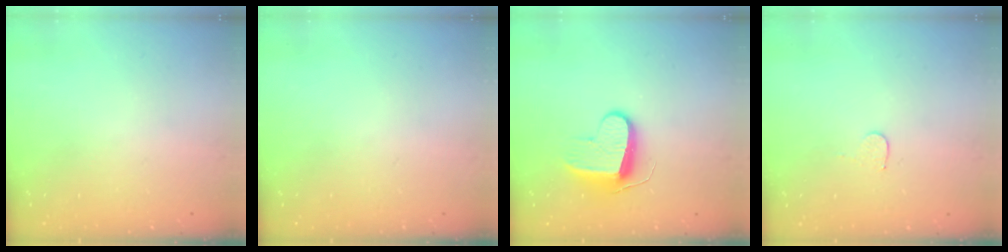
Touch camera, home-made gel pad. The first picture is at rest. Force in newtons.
{"total": 0.0}
{"total": 9.1, "press": 9.1, "slide": 0.3}
{"total": 3.4, "press": 3.4, "slide": 0.2}